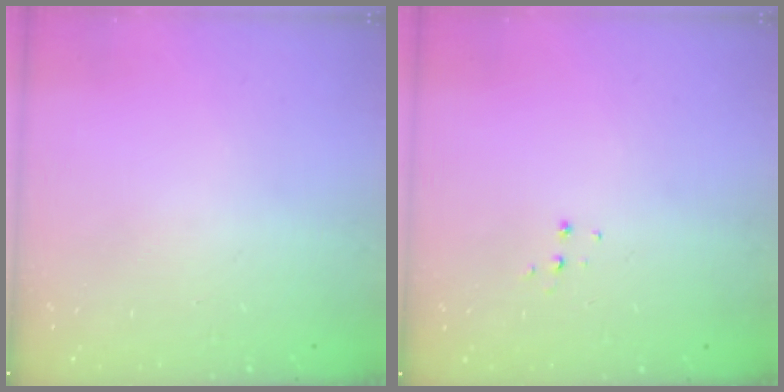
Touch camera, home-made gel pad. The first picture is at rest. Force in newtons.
{"total": 3.9, "press": 3.9, "slide": 0.4}